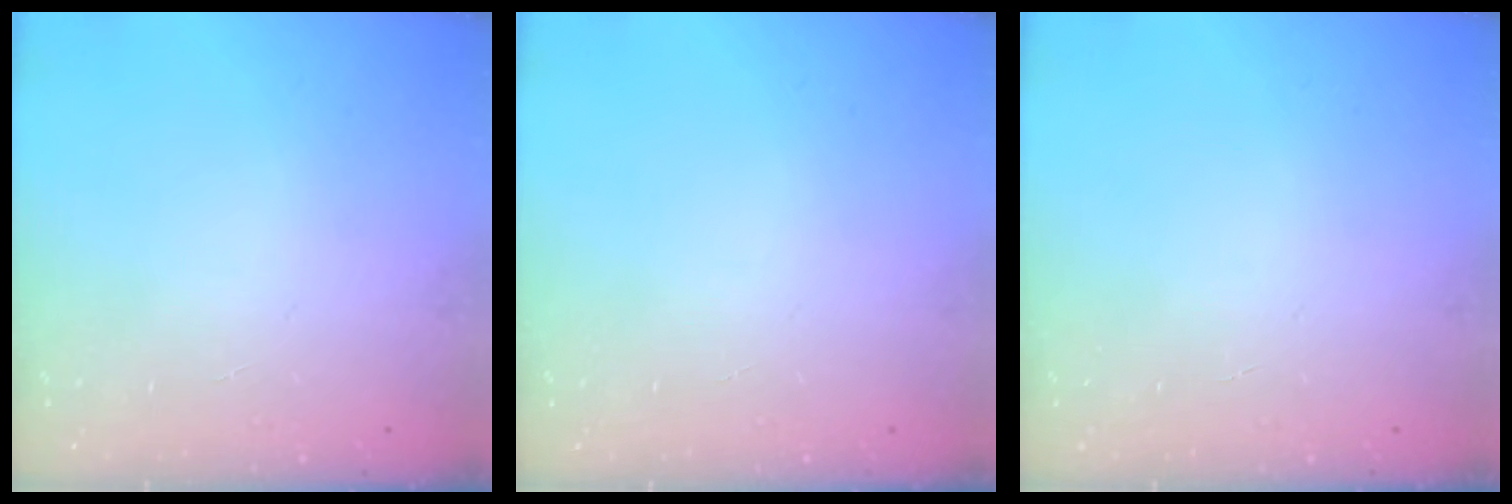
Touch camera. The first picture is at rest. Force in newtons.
{"total": 0.0}
{"total": 0.0}